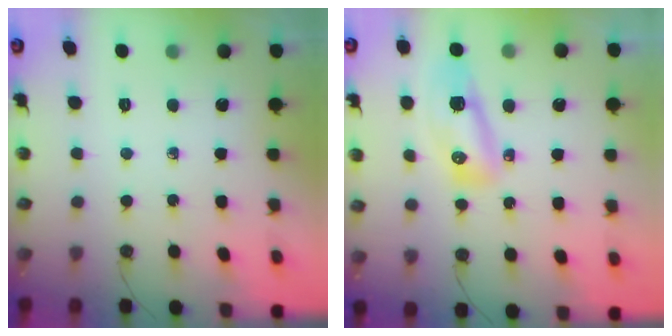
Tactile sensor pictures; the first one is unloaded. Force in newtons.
{"total": 16.9, "press": 12.4, "slide": 11.5}